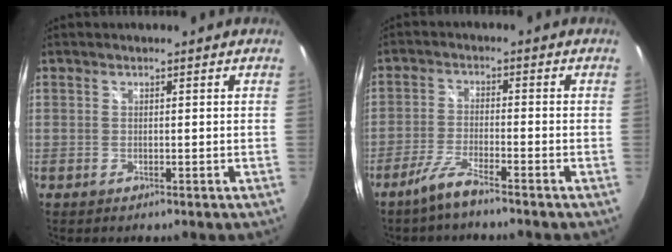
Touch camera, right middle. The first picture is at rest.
{"total": 5.0, "force": [-4.1, 0.1, 2.8], "torque": [-0.076, -0.005, -0.082]}